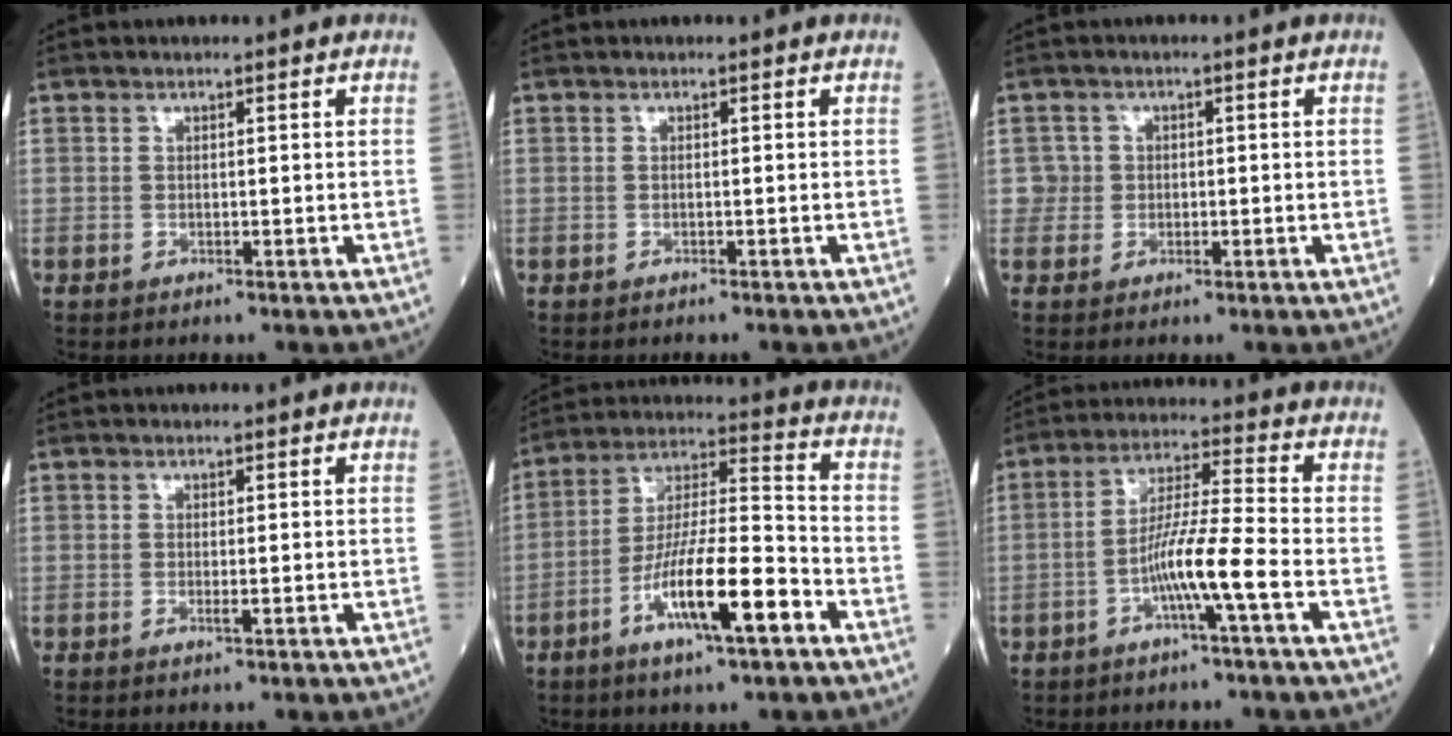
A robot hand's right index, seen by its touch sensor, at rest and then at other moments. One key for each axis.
{"total": 0.5, "fx": -0.5, "fy": 0.0, "fz": 0.2, "tx": -0.005, "ty": -0.001, "tz": -0.009}
{"total": 2.2, "fx": 0.0, "fy": 2.2, "fz": -0.3, "tx": 0.018, "ty": 0.008, "tz": -0.005}
{"total": 0.8, "fx": -0.2, "fy": 0.0, "fz": 0.8, "tx": -0.015, "ty": -0.003, "tz": -0.004}
{"total": 14.0, "fx": -6.4, "fy": 1.8, "fz": 12.2, "tx": -0.225, "ty": -0.004, "tz": -0.116}
{"total": 8.3, "fx": -3.4, "fy": -0.7, "fz": 7.5, "tx": -0.144, "ty": 0.009, "tz": -0.065}